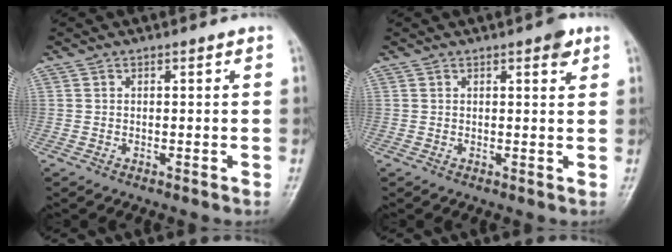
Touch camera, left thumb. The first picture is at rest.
{"total": 2.9, "force": [1.7, 1.0, 2.1], "torque": [-0.020, -0.006, 0.017]}